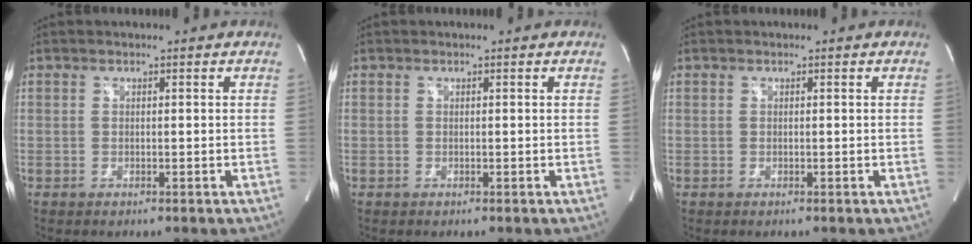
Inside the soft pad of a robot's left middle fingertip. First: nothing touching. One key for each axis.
{"total": 0.0}
{"total": 0.0}